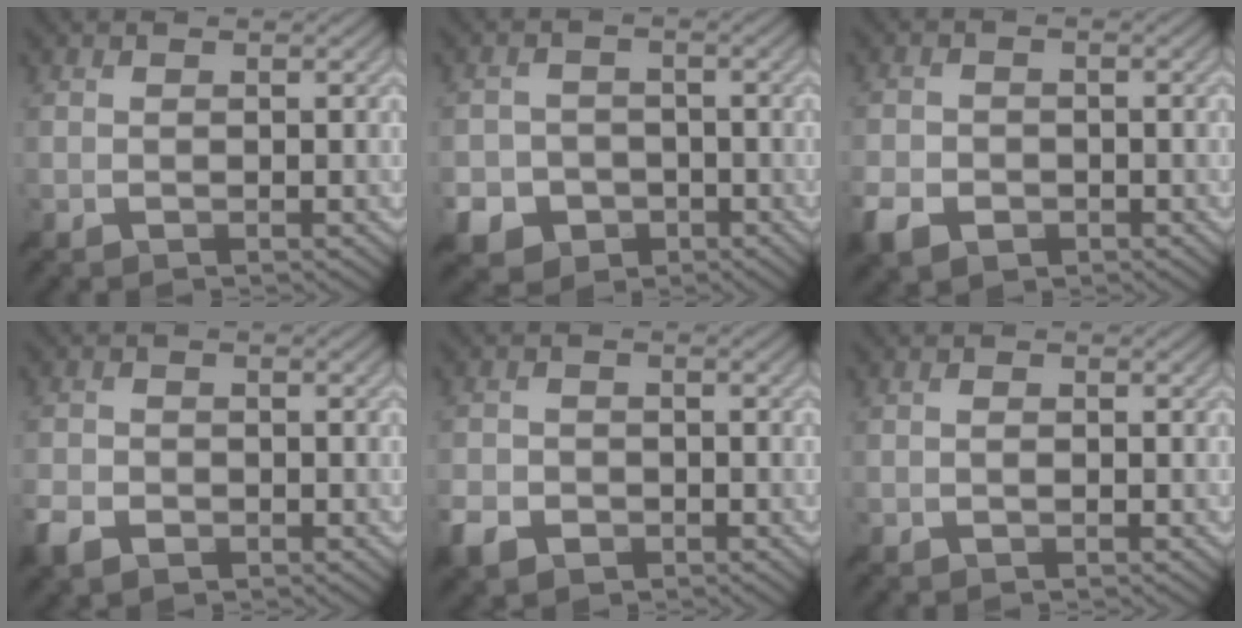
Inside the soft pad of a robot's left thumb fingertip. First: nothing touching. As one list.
[{"total": 6.8, "force": [-3.4, 5.7, 1.7], "torque": [-0.040, -0.022, -0.077]}, {"total": 4.6, "force": [-2.4, 3.2, 2.3], "torque": [-0.059, -0.010, -0.052]}, {"total": 3.8, "force": [-2.2, 2.4, 1.9], "torque": [-0.049, -0.010, -0.050]}, {"total": 4.1, "force": [-2.3, 2.8, 1.9], "torque": [-0.051, -0.009, -0.053]}, {"total": 0.7, "force": [-0.2, 0.3, 0.6], "torque": [-0.013, 0.001, -0.004]}]